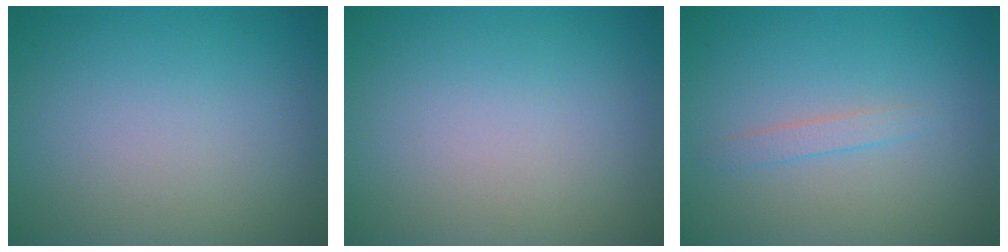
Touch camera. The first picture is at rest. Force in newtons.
{"total": 0.0}
{"total": 1.1, "press": 1.1, "slide": 0.0}